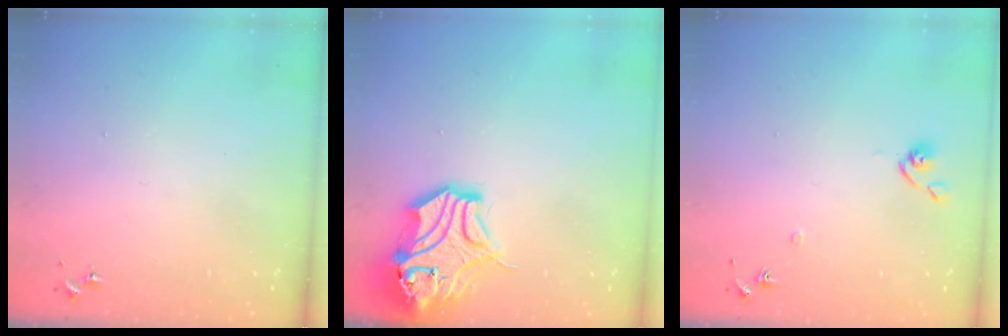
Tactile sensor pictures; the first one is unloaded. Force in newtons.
{"total": 15.8, "press": 15.7, "slide": 2.1}
{"total": 7.1, "press": 7.0, "slide": 0.6}